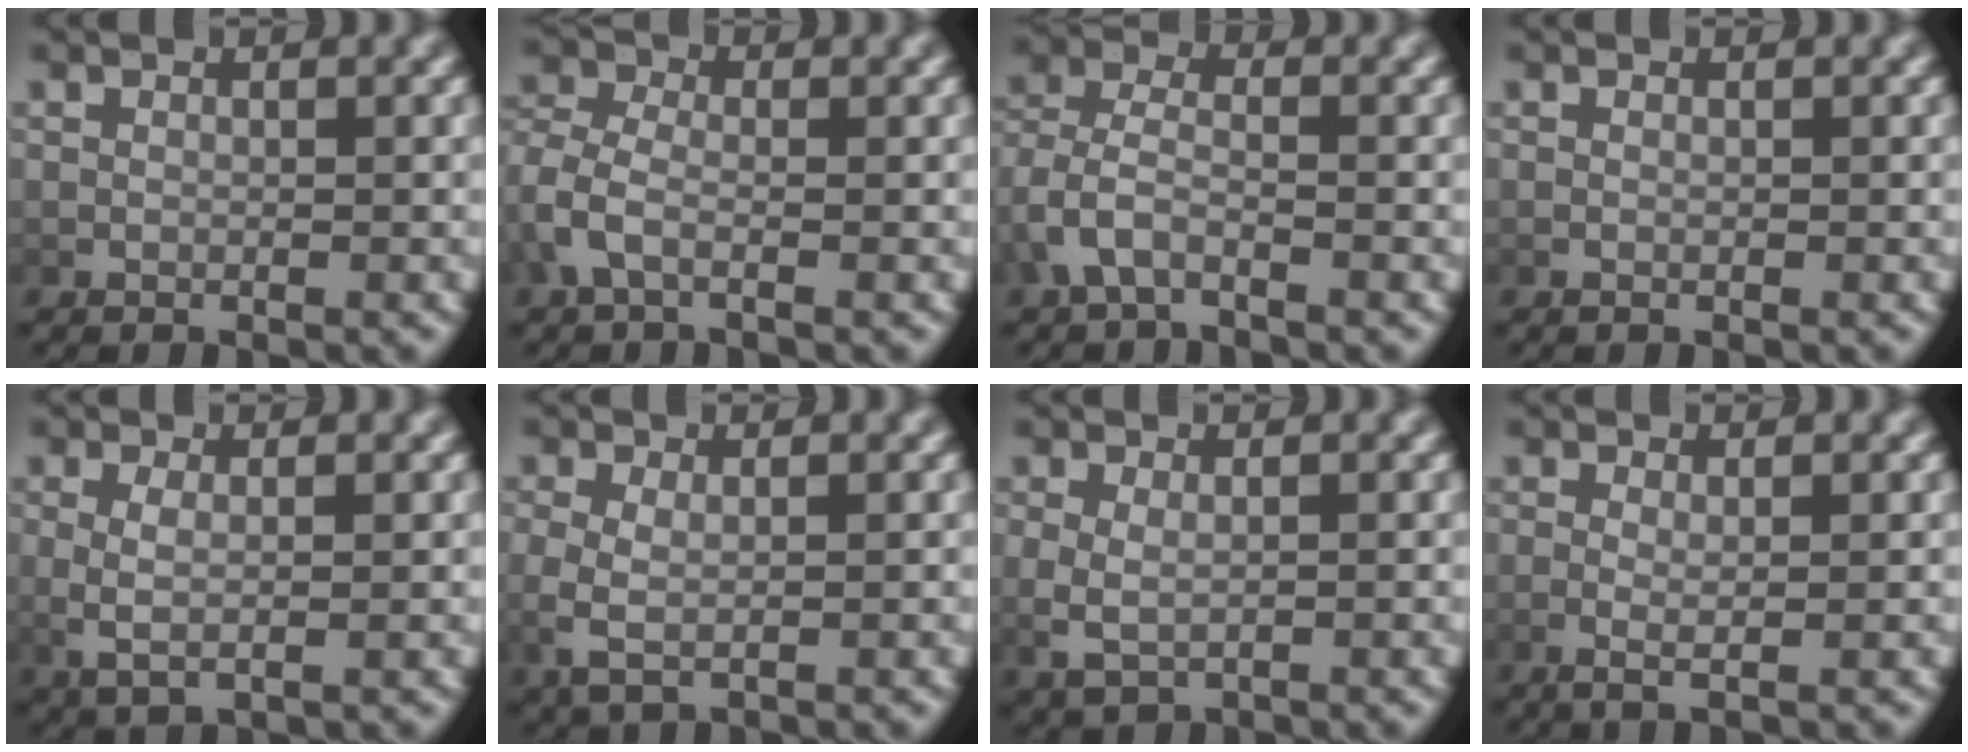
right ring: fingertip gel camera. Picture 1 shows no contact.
{"total": 2.6, "force": [-0.1, 1.8, 1.9], "torque": [-0.057, -0.012, -0.001]}
{"total": 2.9, "force": [-0.6, 2.0, 2.1], "torque": [-0.056, -0.015, -0.004]}
{"total": 0.0}
{"total": 3.2, "force": [0.2, 1.5, 2.8], "torque": [-0.069, -0.011, 0.015]}
{"total": 3.0, "force": [0.0, 1.8, 2.4], "torque": [-0.066, -0.015, 0.013]}
{"total": 2.9, "force": [0.0, 2.0, 2.1], "torque": [-0.054, -0.013, 0.015]}
{"total": 1.4, "force": [-0.2, 0.1, 1.4], "torque": [-0.042, -0.018, 0.003]}